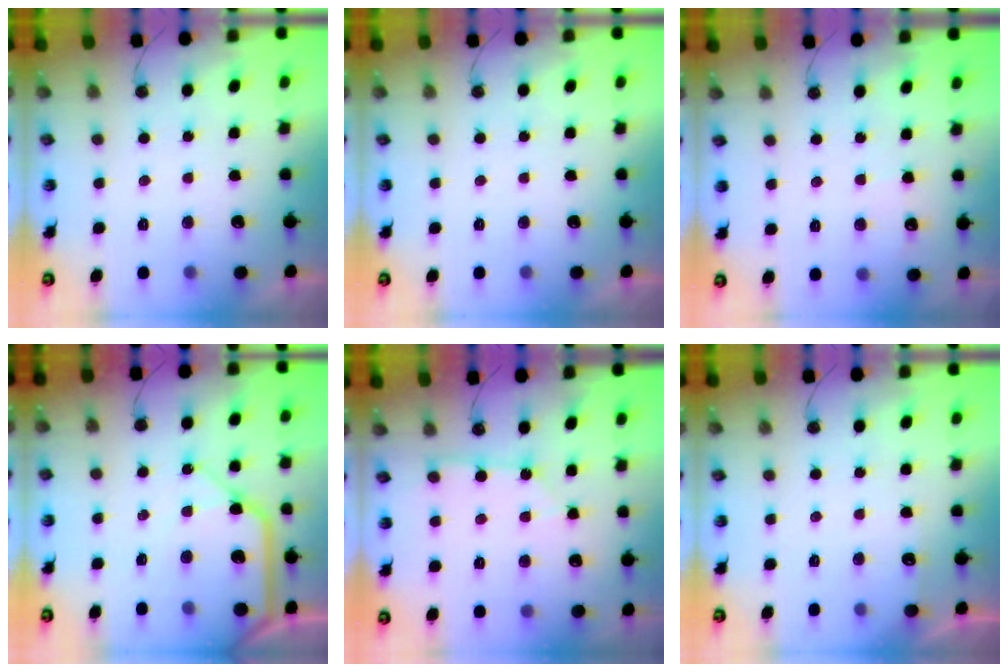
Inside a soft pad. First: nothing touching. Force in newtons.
{"total": 0.0}
{"total": 3.8, "press": 3.8, "slide": 0.5}
{"total": 11.6, "press": 11.6, "slide": 1.3}
{"total": 2.6, "press": 2.6, "slide": 0.2}
{"total": 3.0, "press": 2.9, "slide": 0.4}